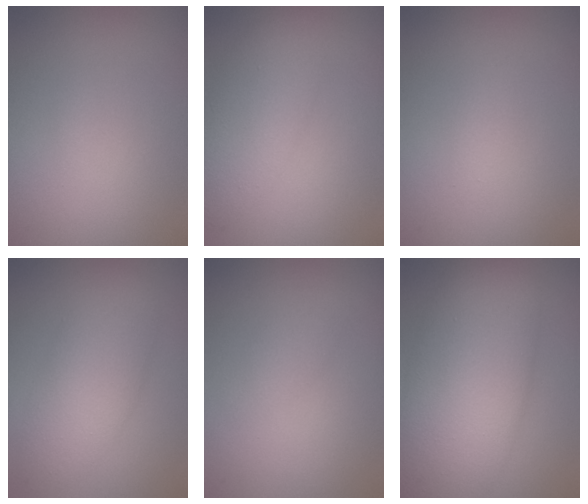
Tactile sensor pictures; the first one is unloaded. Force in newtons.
{"total": 4.3, "press": 4.3, "slide": 0.1}
{"total": 0.8, "press": 0.8, "slide": 0.0}
{"total": 4.8, "press": 4.8, "slide": 0.0}
{"total": 1.3, "press": 1.3, "slide": 0.0}
{"total": 10.5, "press": 10.5, "slide": 0.2}